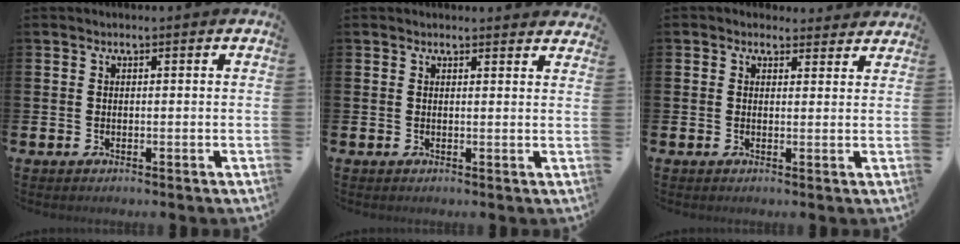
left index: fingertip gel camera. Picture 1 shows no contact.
{"total": 1.4, "force": [1.4, 0.0, -0.1], "torque": [0.009, -0.010, 0.024]}
{"total": 2.1, "force": [2.0, 0.8, -0.1], "torque": [0.005, -0.008, 0.034]}